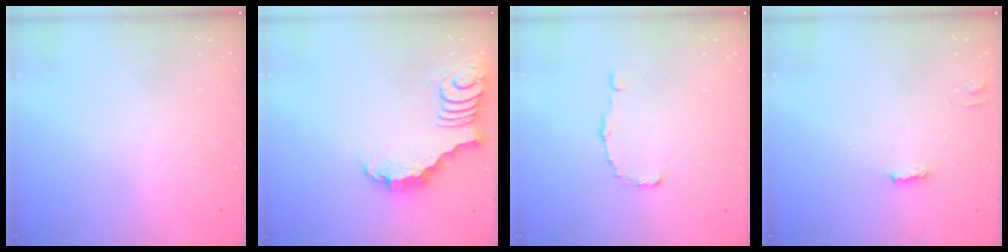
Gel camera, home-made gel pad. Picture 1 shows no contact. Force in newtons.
{"total": 2.8, "press": 2.7, "slide": 0.5}
{"total": 0.7, "press": 0.7, "slide": 0.0}
{"total": 2.6, "press": 2.6, "slide": 0.4}